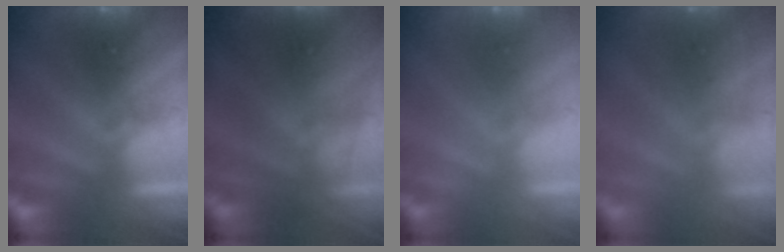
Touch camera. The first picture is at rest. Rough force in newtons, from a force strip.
{"total": 5.7}
{"total": 1.9}
{"total": 7.0}